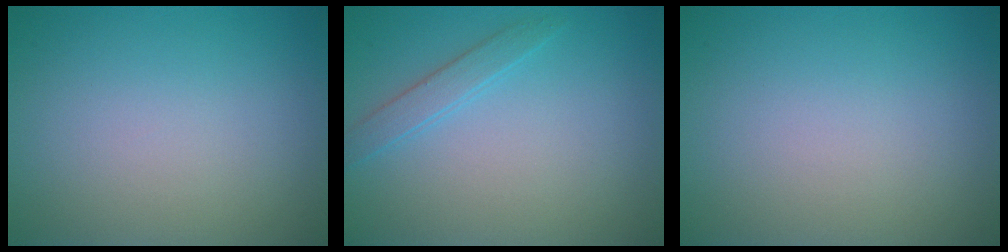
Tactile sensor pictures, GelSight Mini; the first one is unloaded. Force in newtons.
{"total": 1.6, "press": 1.6, "slide": 0.0}
{"total": 0.0}